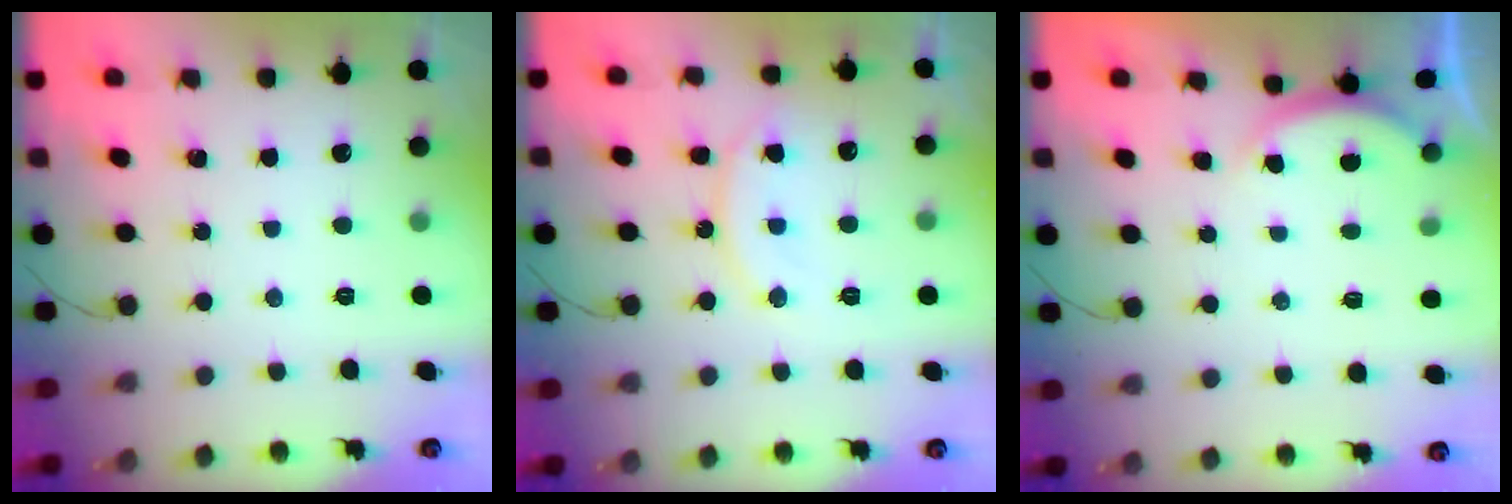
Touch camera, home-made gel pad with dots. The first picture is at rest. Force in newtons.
{"total": 11.7, "press": 11.7, "slide": 0.7}
{"total": 2.5, "press": 2.4, "slide": 0.6}